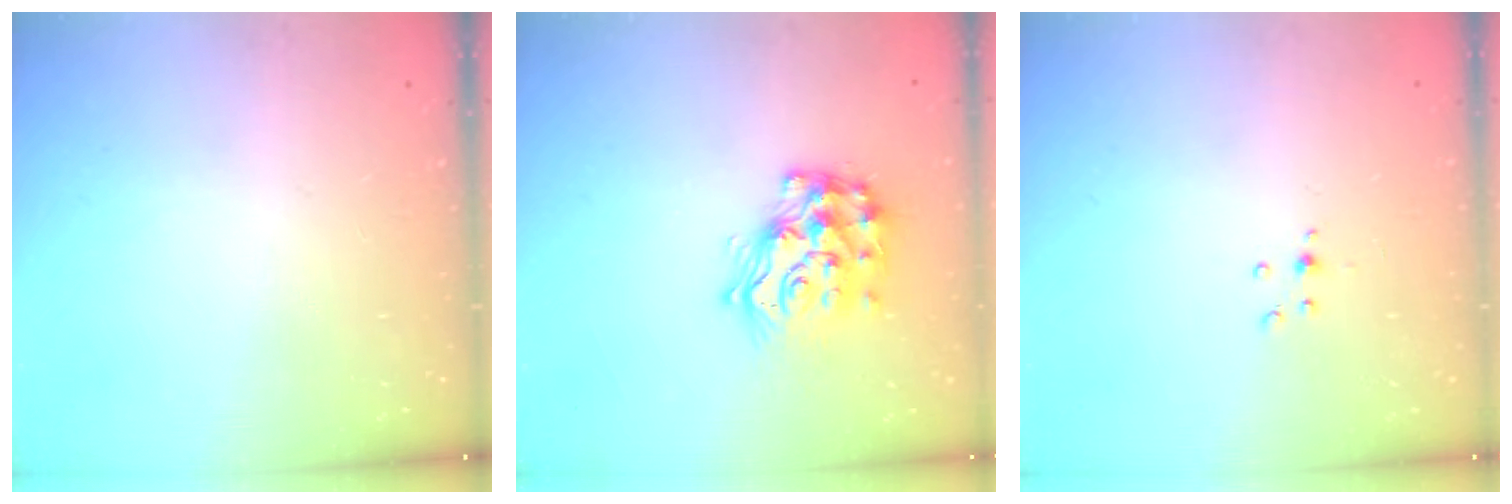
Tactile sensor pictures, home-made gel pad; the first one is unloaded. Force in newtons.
{"total": 16.0, "press": 16.0, "slide": 1.0}
{"total": 3.6, "press": 3.5, "slide": 0.9}